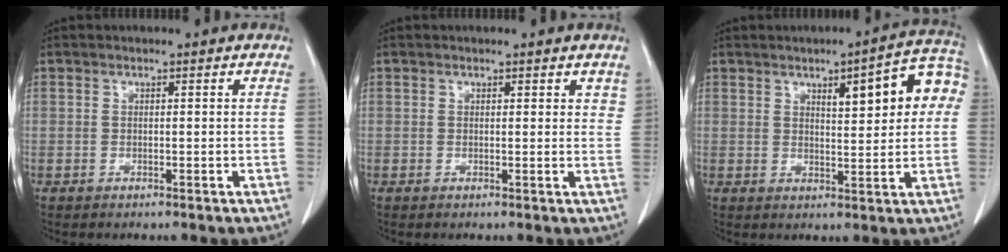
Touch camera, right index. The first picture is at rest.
{"total": 2.1, "force": [1.6, 1.0, 0.9], "torque": [0.002, -0.001, 0.011]}
{"total": 10.6, "force": [3.1, 2.7, 9.8], "torque": [-0.123, 0.028, 0.039]}